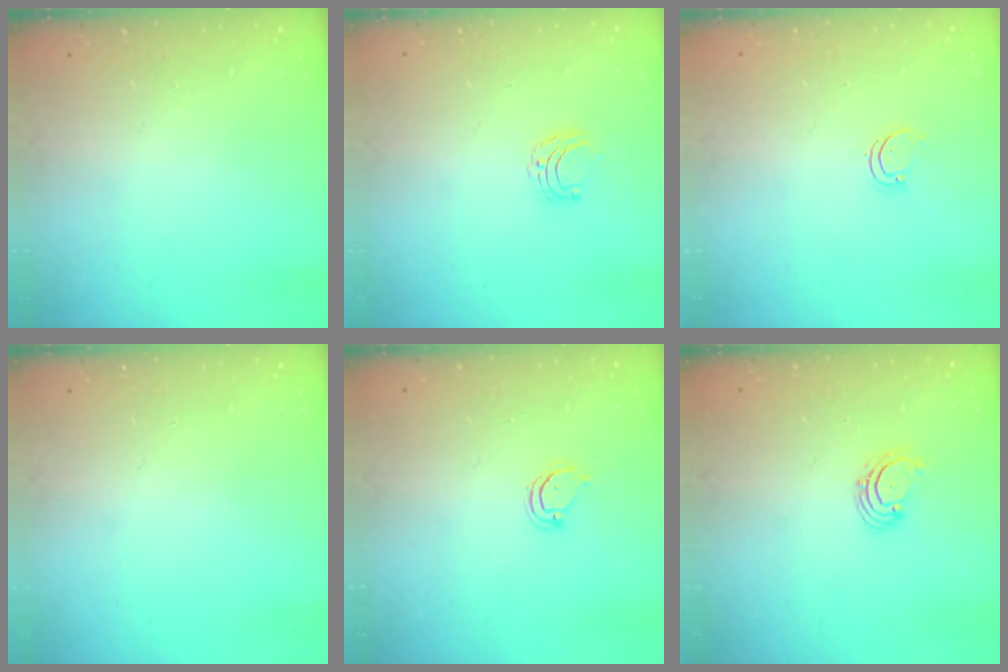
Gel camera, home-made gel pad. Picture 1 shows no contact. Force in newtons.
{"total": 4.9, "press": 4.8, "slide": 0.5}
{"total": 1.7, "press": 1.7, "slide": 0.3}
{"total": 0.0}
{"total": 4.0, "press": 4.0, "slide": 0.4}
{"total": 1.8, "press": 1.7, "slide": 0.6}